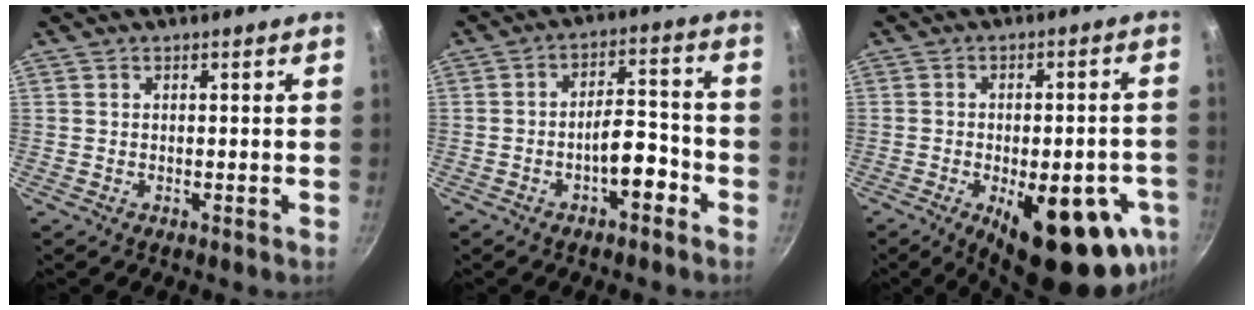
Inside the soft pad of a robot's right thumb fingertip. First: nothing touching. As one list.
[{"total": 7.3, "force": [-3.5, 3.1, 5.5], "torque": [-0.063, 0.047, -0.051]}, {"total": 21.5, "force": [-8.3, 8.8, 17.8], "torque": [-0.188, 0.012, -0.101]}]